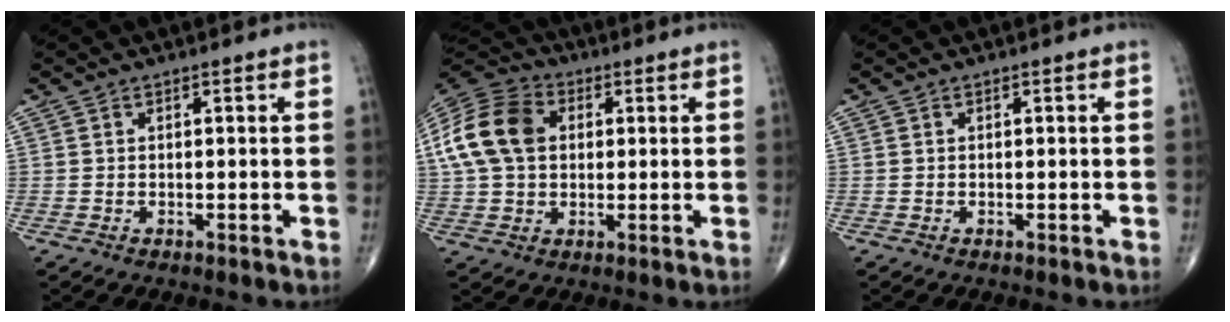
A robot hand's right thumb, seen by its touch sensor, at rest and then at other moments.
{"total": 15.8, "force": [2.8, 11.4, 10.6], "torque": [-0.215, 0.022, 0.045]}
{"total": 0.0}